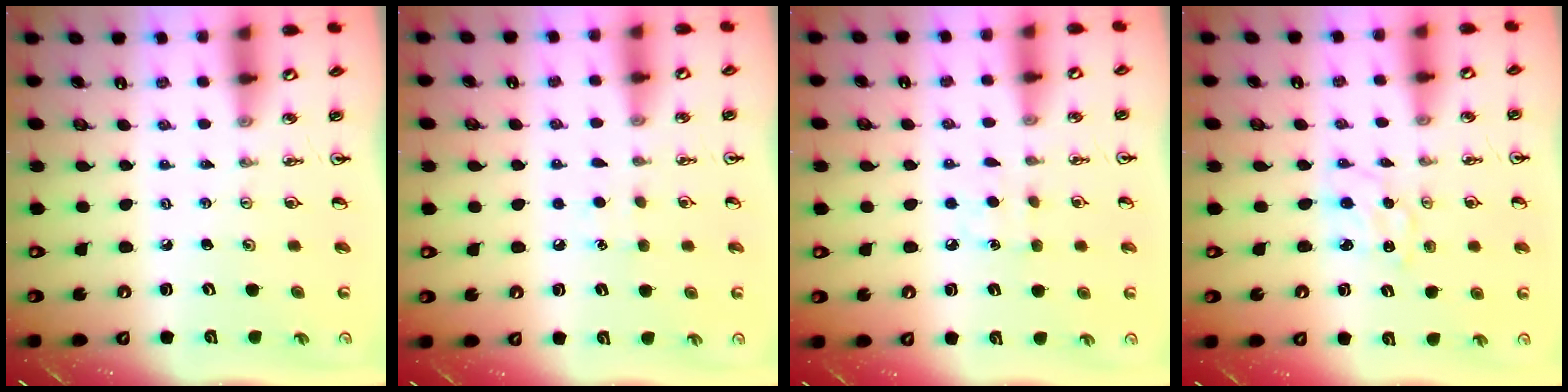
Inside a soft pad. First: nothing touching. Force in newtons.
{"total": 5.2, "press": 5.2, "slide": 0.5}
{"total": 6.2, "press": 6.2, "slide": 0.7}
{"total": 1.7, "press": 1.7, "slide": 0.3}